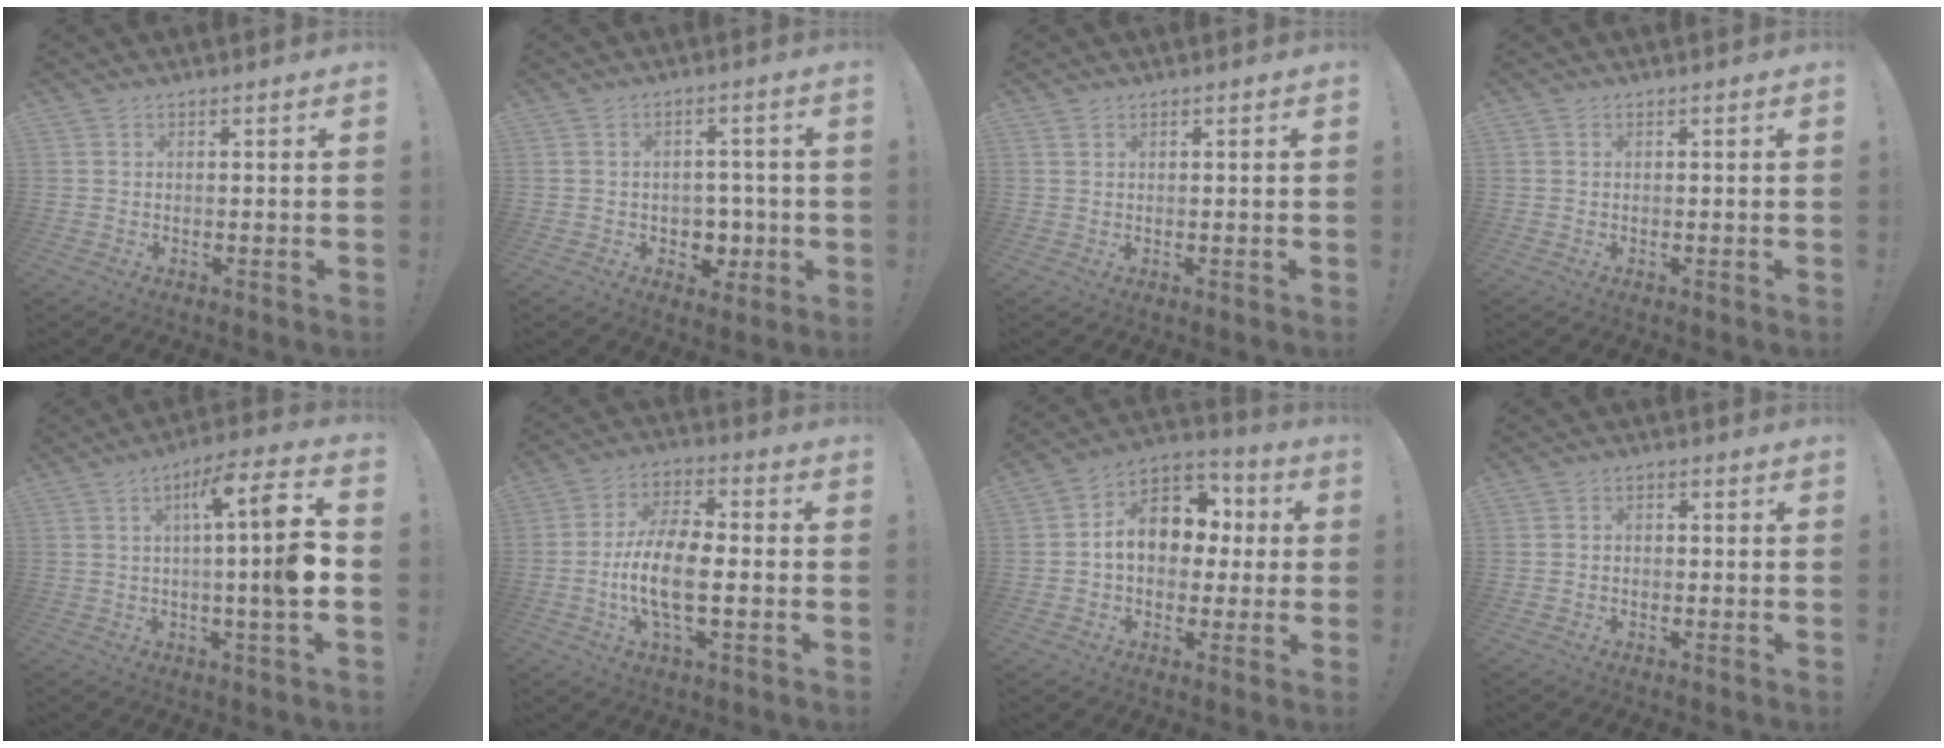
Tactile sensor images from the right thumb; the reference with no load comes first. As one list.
[{"total": 7.9, "force": [-1.2, 7.3, 2.8], "torque": [-0.034, 0.010, -0.009]}, {"total": 0.9, "force": [0.7, 0.2, 0.6], "torque": [-0.012, -0.001, 0.013]}, {"total": 0.0}, {"total": 14.5, "force": [-0.3, 0.8, 14.5], "torque": [-0.215, 0.004, -0.021]}, {"total": 14.0, "force": [-2.9, 6.3, 12.1], "torque": [-0.245, 0.007, -0.055]}, {"total": 14.5, "force": [1.8, 11.1, 9.1], "torque": [-0.132, 0.013, 0.043]}, {"total": 2.1, "force": [-1.5, 1.3, 0.8], "torque": [-0.017, 0.013, -0.026]}]